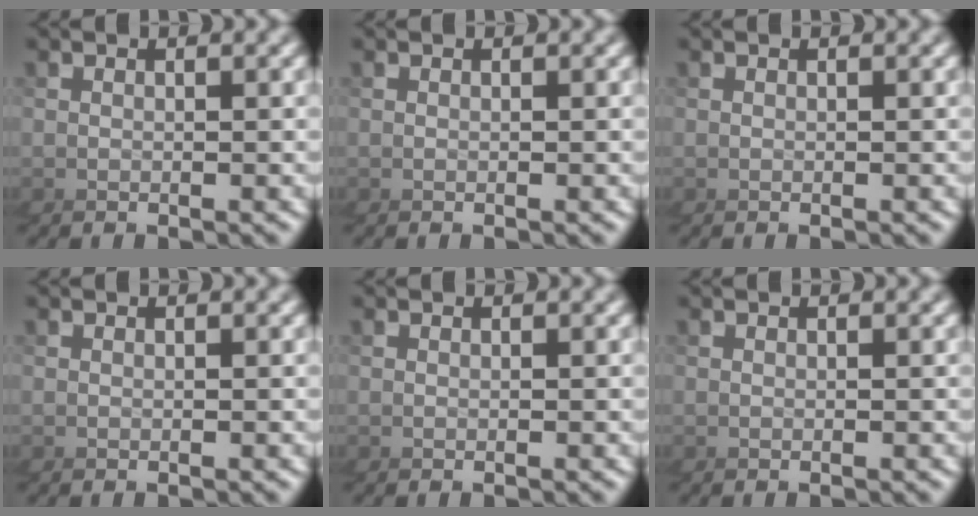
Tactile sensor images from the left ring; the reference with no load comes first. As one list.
[{"total": 0.0}, {"total": 0.0}, {"total": 0.0}, {"total": 0.0}, {"total": 0.0}]